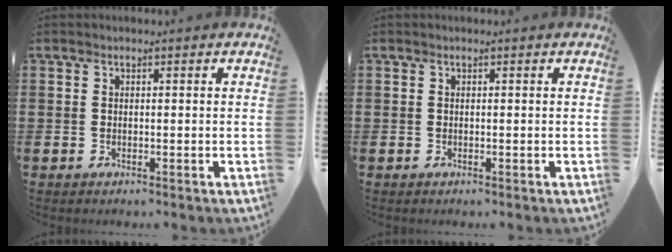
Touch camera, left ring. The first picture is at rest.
{"total": 0.0}